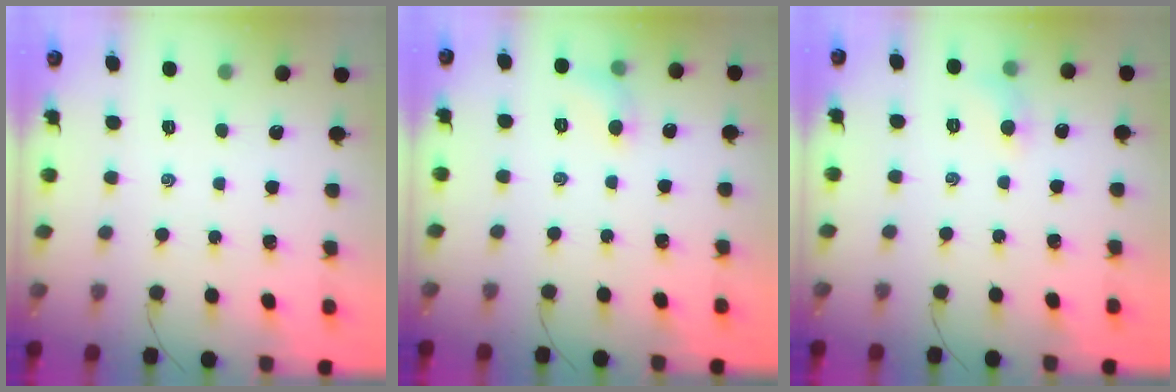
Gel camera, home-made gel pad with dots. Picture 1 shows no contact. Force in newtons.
{"total": 5.7, "press": 5.5, "slide": 1.5}
{"total": 5.7, "press": 5.3, "slide": 2.0}